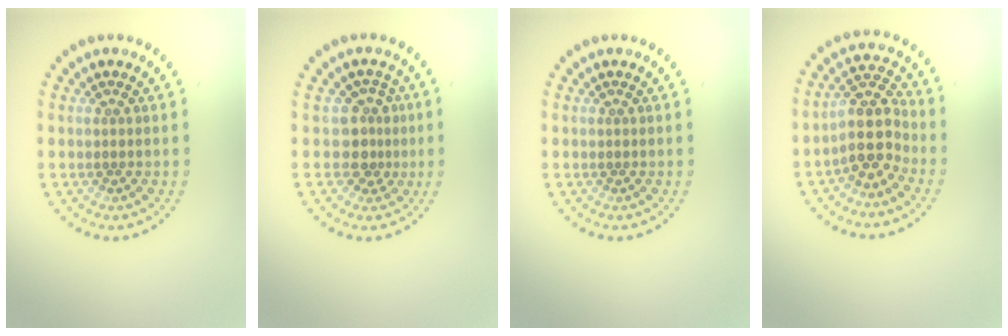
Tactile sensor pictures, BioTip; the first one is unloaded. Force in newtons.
{"total": 2.5, "press": 1.9, "slide": 1.6}
{"total": 0.0}
{"total": 4.1, "press": 3.5, "slide": 2.2}